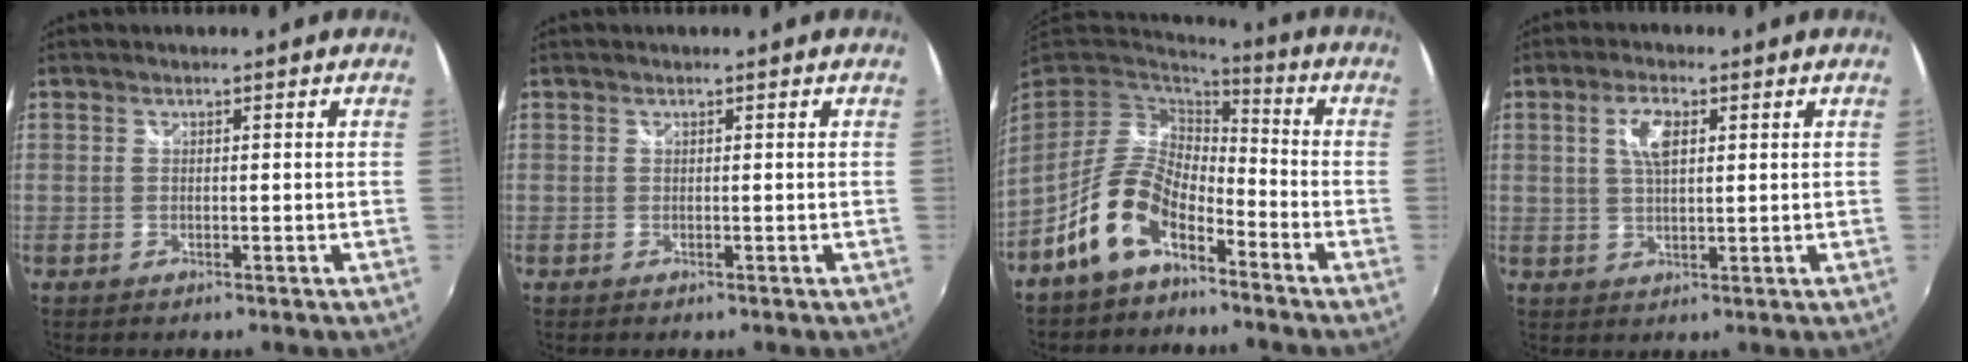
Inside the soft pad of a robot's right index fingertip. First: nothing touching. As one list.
[{"total": 0.0}, {"total": 11.9, "force": [-7.0, 5.8, 7.7], "torque": [-0.158, 0.010, -0.131]}, {"total": 5.0, "force": [1.7, 2.2, 4.2], "torque": [-0.079, 0.006, 0.031]}]